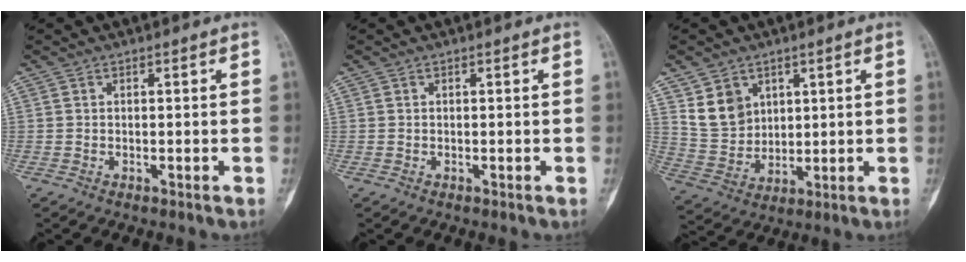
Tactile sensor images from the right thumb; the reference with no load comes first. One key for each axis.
{"total": 0.0}
{"total": 8.5, "fx": 4.2, "fy": 6.6, "fz": 3.4, "tx": -0.043, "ty": -0.025, "tz": 0.095}